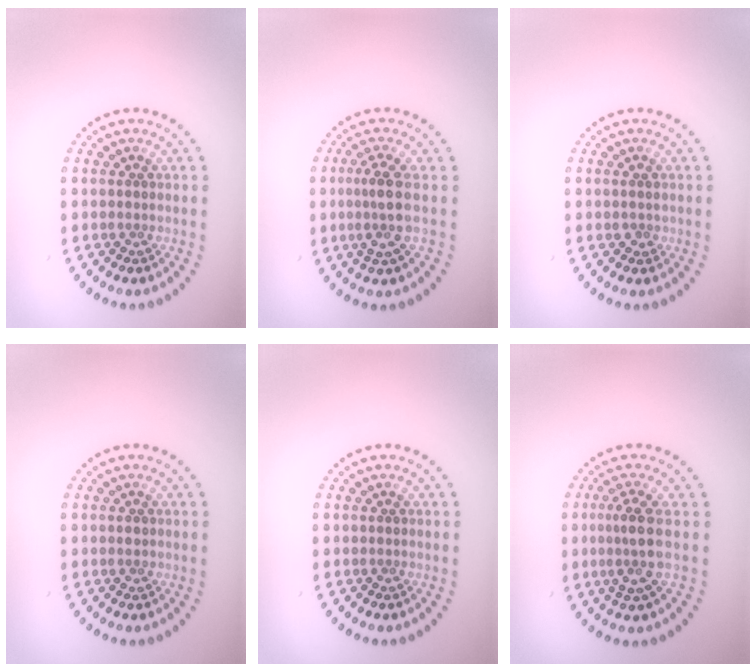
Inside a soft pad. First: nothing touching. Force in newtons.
{"total": 2.7, "press": 2.4, "slide": 1.3}
{"total": 0.8, "press": 0.8, "slide": 0.1}
{"total": 0.8, "press": 0.8, "slide": 0.0}
{"total": 0.0}
{"total": 2.7, "press": 2.3, "slide": 1.5}